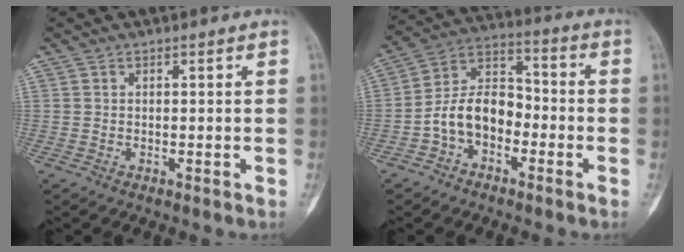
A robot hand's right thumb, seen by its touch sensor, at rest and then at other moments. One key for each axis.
{"total": 11.0, "fx": -3.7, "fy": 7.4, "fz": 7.3, "tx": -0.115, "ty": 0.051, "tz": -0.080}